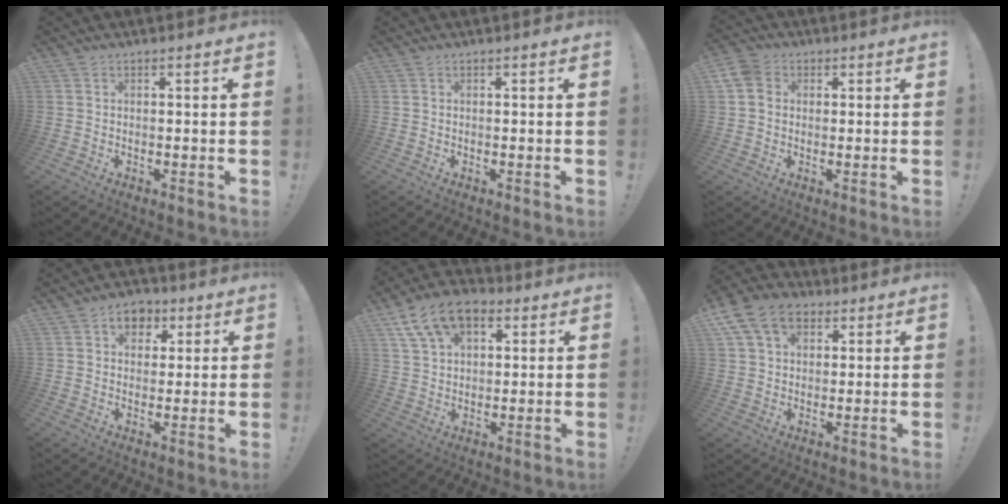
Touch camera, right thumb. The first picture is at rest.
{"total": 0.0}
{"total": 6.6, "force": [1.5, 5.5, 3.3], "torque": [-0.070, 0.004, 0.028]}
{"total": 6.9, "force": [2.7, 5.5, 3.1], "torque": [-0.032, -0.008, 0.048]}
{"total": 13.5, "force": [6.4, 8.5, 8.2], "torque": [-0.148, -0.024, 0.123]}
{"total": 12.4, "force": [5.8, 8.7, 6.7], "torque": [-0.115, -0.013, 0.116]}